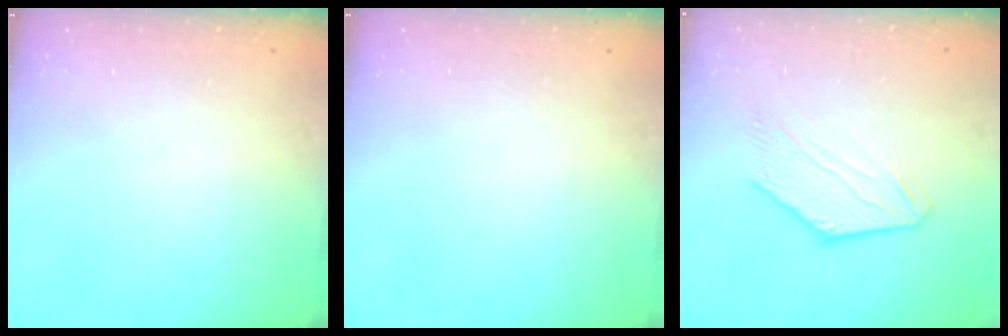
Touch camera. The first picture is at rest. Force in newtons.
{"total": 0.0}
{"total": 8.0, "press": 8.0, "slide": 1.0}